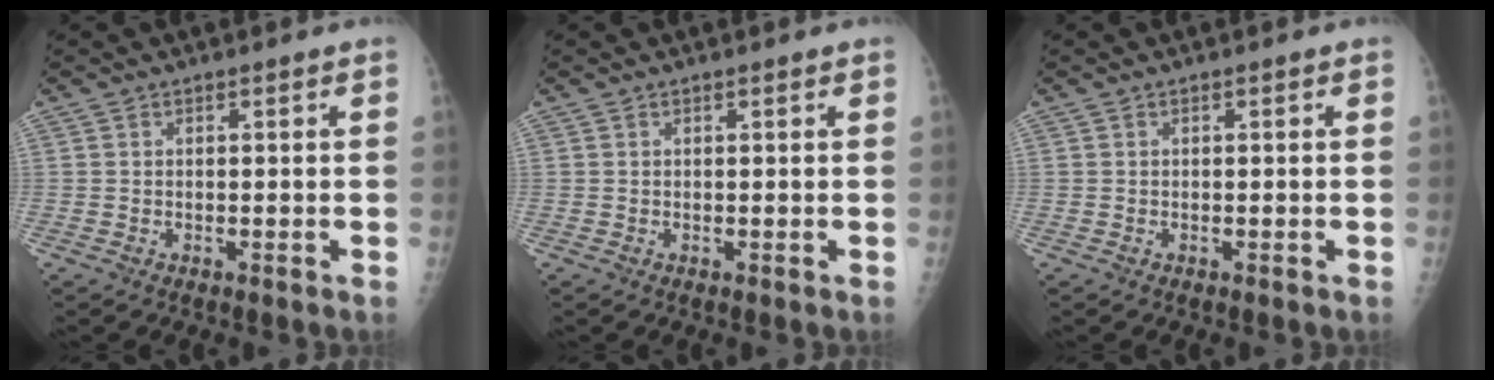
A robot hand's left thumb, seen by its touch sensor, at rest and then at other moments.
{"total": 0.0}
{"total": 0.0}